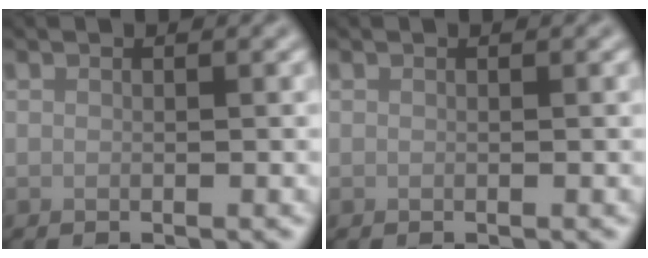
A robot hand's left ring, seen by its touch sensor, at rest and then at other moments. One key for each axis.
{"total": 0.0}